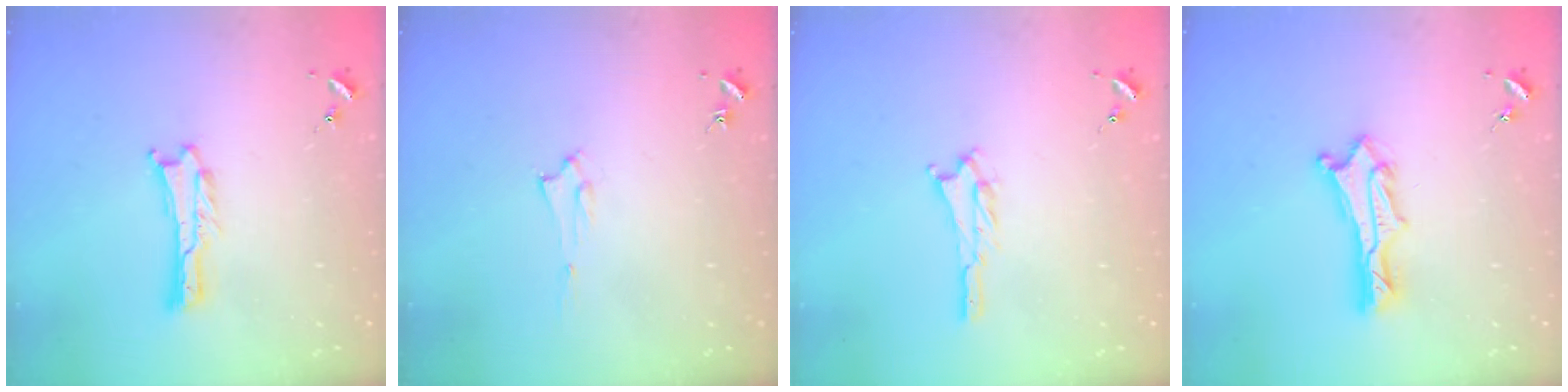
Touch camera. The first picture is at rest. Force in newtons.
{"total": 1.5, "press": 1.5, "slide": 0.2}
{"total": 1.5, "press": 1.5, "slide": 0.3}
{"total": 3.0, "press": 3.0, "slide": 0.2}